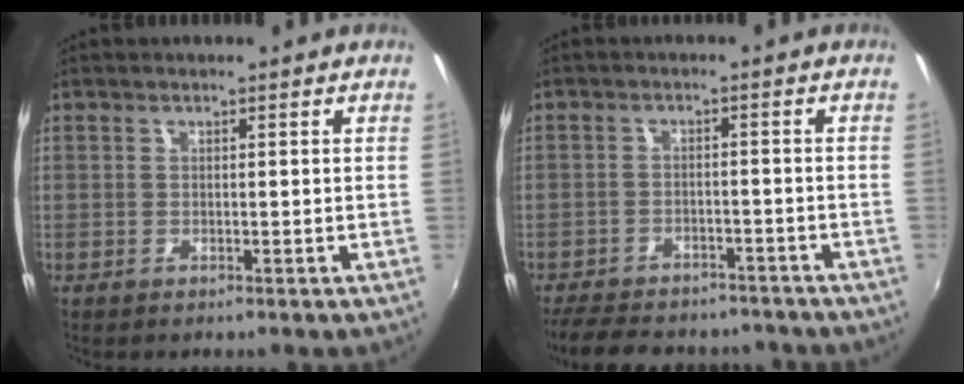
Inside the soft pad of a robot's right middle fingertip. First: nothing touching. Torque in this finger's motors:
{"motor_torque": [1.08, -1.06, 0.20, 0.03]}